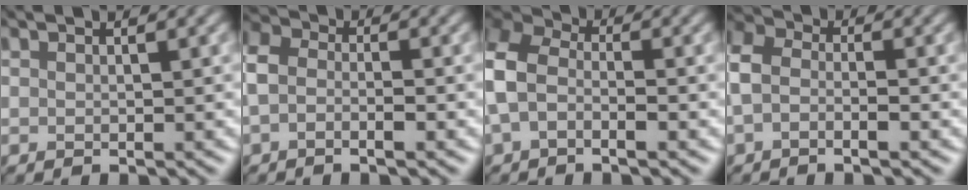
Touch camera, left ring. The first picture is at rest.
{"total": 3.2, "force": [-1.7, 1.9, 1.9], "torque": [-0.045, -0.001, -0.035]}
{"total": 6.8, "force": [-1.7, 4.7, 4.6], "torque": [-0.138, 0.002, -0.037]}
{"total": 3.9, "force": [-1.7, 2.5, 2.5], "torque": [-0.061, -0.001, -0.035]}